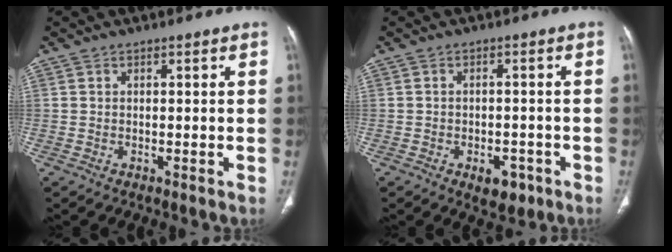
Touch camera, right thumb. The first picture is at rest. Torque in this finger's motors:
{"motor_torque": [0.88, 0.43, -0.16, 0.05, 0.10]}